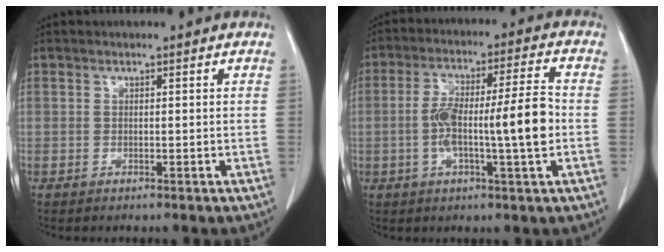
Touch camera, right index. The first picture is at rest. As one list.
[{"total": 12.0, "force": [-1.7, 0.8, 11.8], "torque": [-0.205, 0.017, -0.030]}]